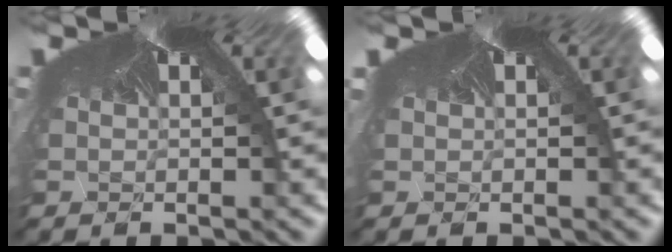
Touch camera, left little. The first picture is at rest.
{"total": 0.0}